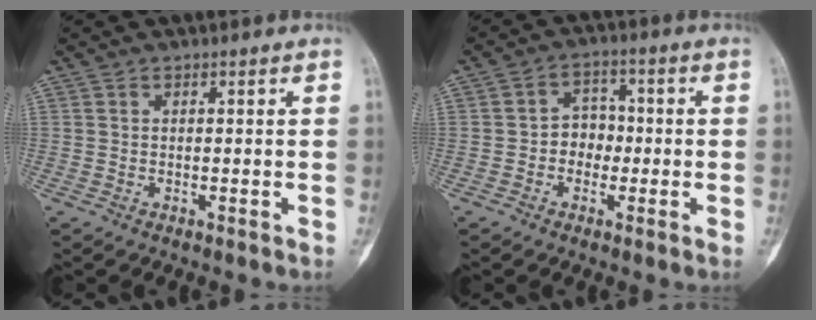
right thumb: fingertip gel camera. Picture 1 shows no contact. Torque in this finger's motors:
{"motor_torque": [0.92, 0.69, 0.44, -0.55, 0.00]}